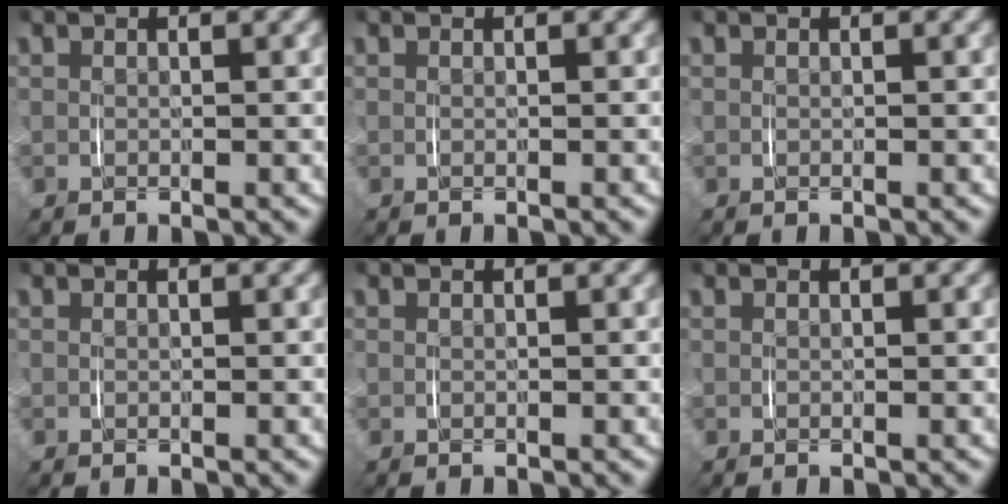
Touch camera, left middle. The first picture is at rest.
{"total": 0.0}
{"total": 0.0}
{"total": 0.0}
{"total": 0.0}
{"total": 0.0}